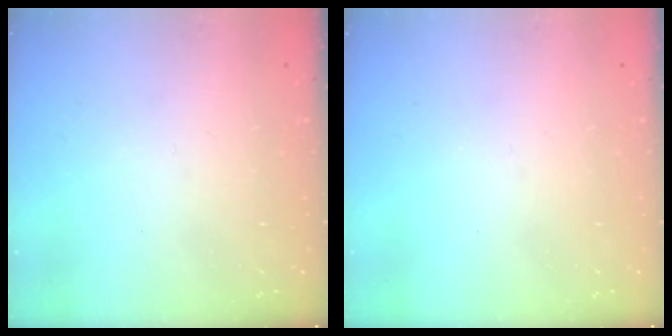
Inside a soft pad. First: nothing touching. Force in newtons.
{"total": 0.0}